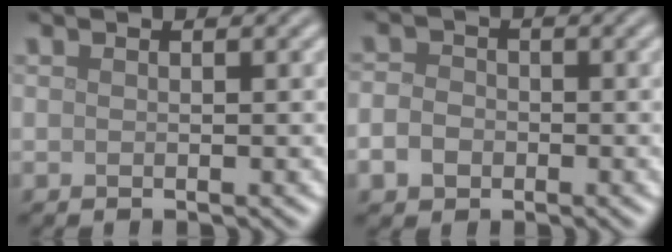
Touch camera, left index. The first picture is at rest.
{"total": 2.9, "force": [-0.9, 2.4, 1.4], "torque": [-0.016, -0.004, -0.021]}